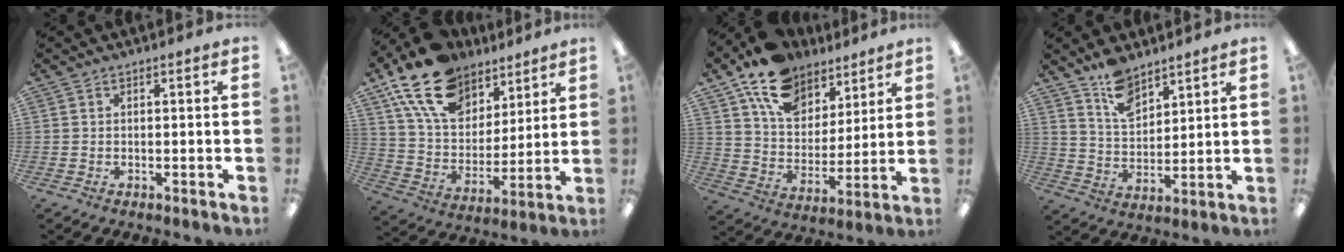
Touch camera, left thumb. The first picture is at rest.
{"total": 19.8, "force": [13.2, 11.6, 9.0], "torque": [-0.175, -0.061, 0.245]}
{"total": 16.7, "force": [11.8, 9.7, 6.6], "torque": [-0.129, -0.059, 0.221]}
{"total": 9.8, "force": [7.5, 4.8, 4.1], "torque": [-0.073, -0.038, 0.135]}